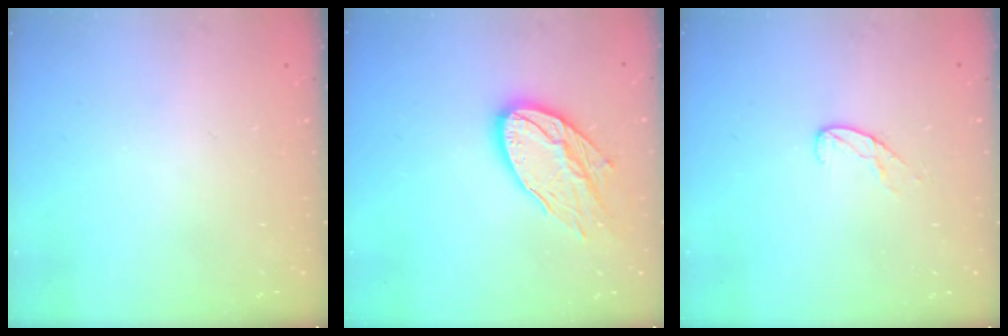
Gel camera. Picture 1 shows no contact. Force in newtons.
{"total": 15.3, "press": 15.2, "slide": 1.2}
{"total": 6.0, "press": 5.9, "slide": 0.4}